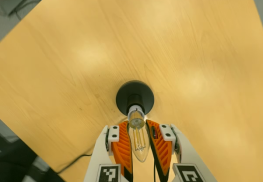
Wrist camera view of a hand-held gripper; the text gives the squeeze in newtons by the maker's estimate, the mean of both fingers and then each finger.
{"total": 18.9, "left": 18.0, "right": 19.7}